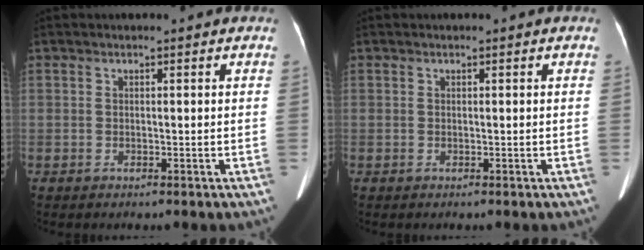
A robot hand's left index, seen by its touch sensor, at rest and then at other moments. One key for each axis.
{"total": 0.0}